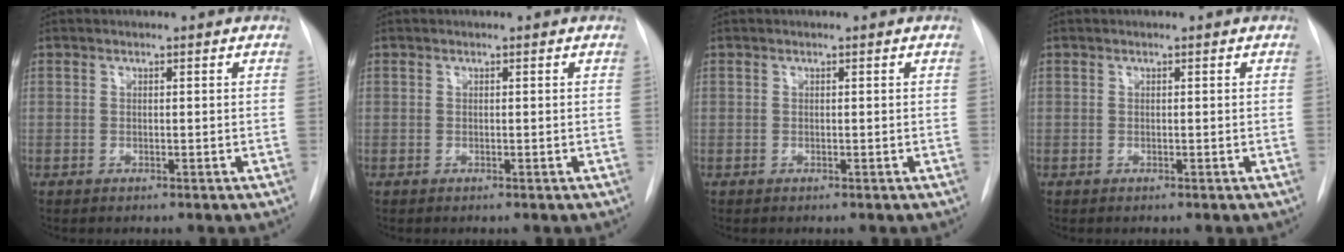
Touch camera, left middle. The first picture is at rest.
{"total": 0.0}
{"total": 0.0}
{"total": 0.0}